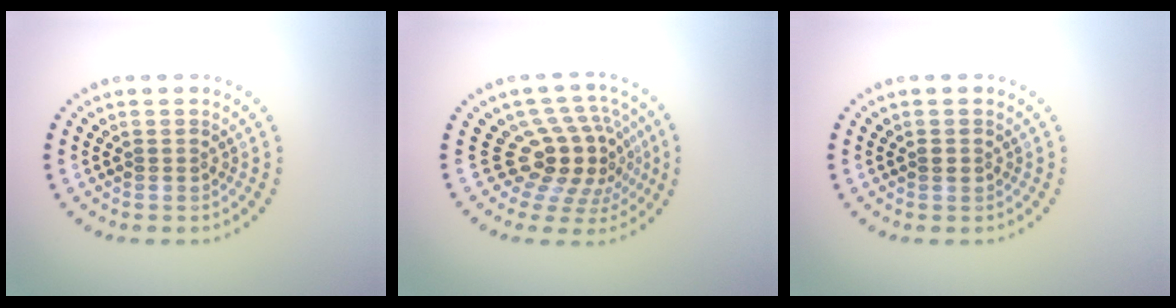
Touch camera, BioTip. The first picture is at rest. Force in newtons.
{"total": 5.0, "press": 3.6, "slide": 3.6}
{"total": 0.7, "press": 0.7, "slide": 0.1}